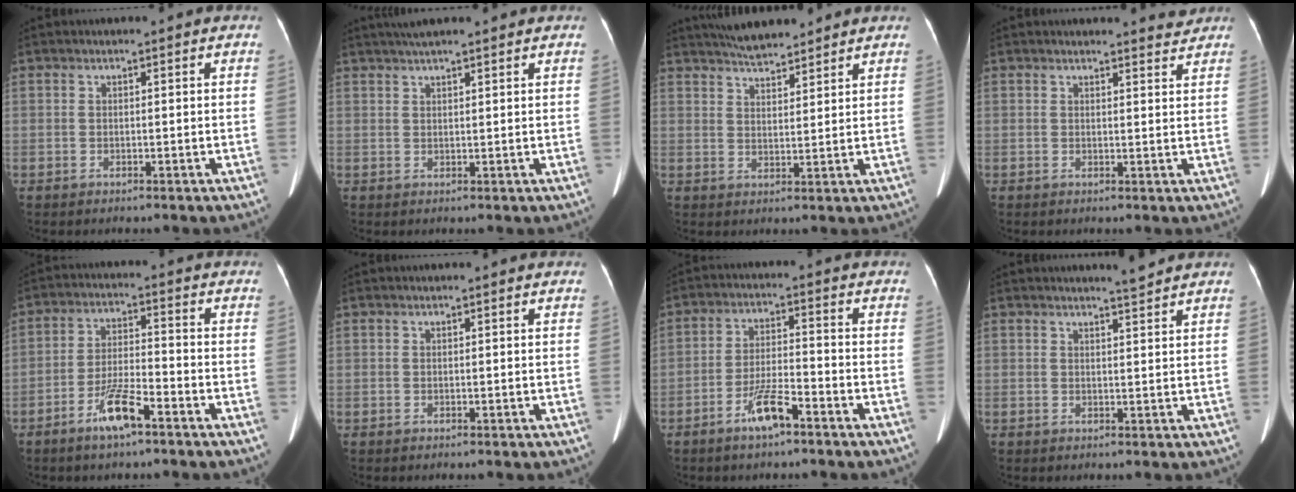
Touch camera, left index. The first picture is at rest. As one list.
[{"total": 5.2, "force": [4.2, 0.3, 3.0], "torque": [-0.046, 0.023, 0.068]}, {"total": 7.0, "force": [6.4, 1.3, 2.6], "torque": [-0.047, 0.013, 0.108]}, {"total": 2.8, "force": [2.8, 0.3, 0.2], "torque": [-0.006, -0.010, 0.025]}, {"total": 7.0, "force": [-4.6, 1.0, 5.1], "torque": [-0.109, -0.007, -0.085]}, {"total": 0.0}, {"total": 6.1, "force": [-4.2, 0.9, 4.4], "torque": [-0.095, -0.006, -0.078]}, {"total": 2.0, "force": [1.8, -0.5, 0.5], "torque": [-0.013, -0.013, 0.029]}]